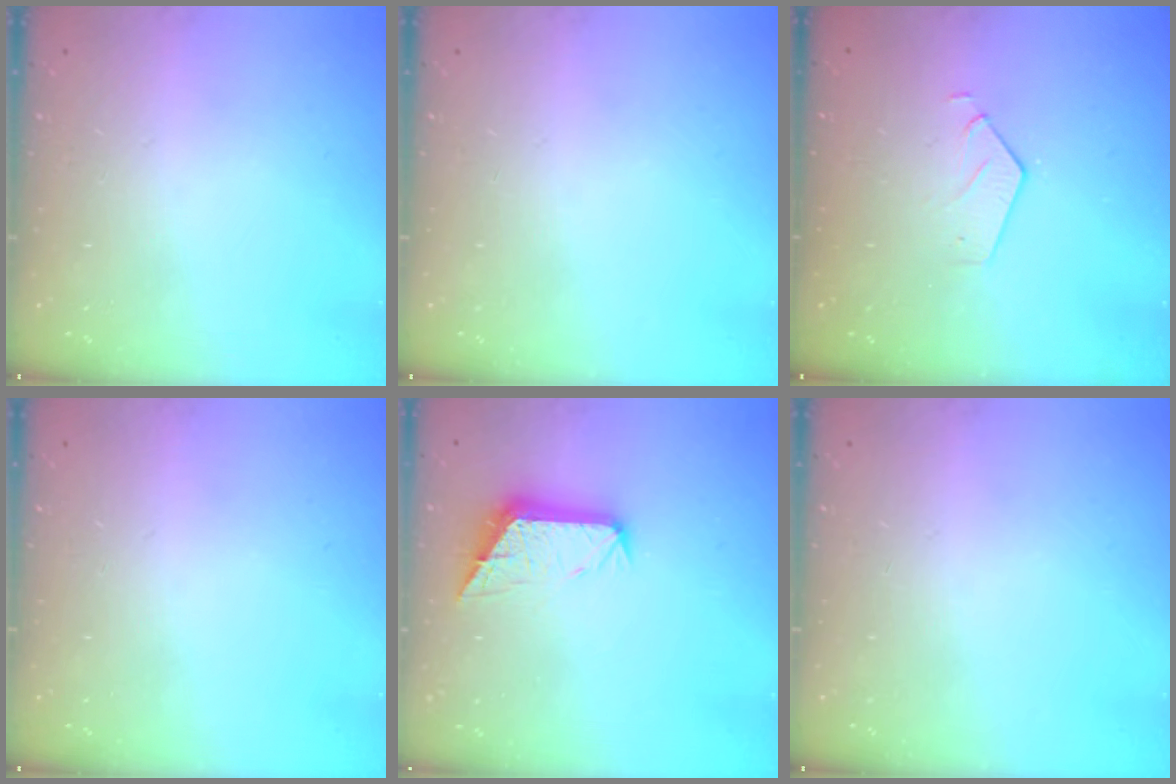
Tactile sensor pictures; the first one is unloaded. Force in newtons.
{"total": 0.0}
{"total": 2.6, "press": 2.6, "slide": 0.2}
{"total": 0.0}
{"total": 10.8, "press": 10.8, "slide": 0.4}
{"total": 0.0}